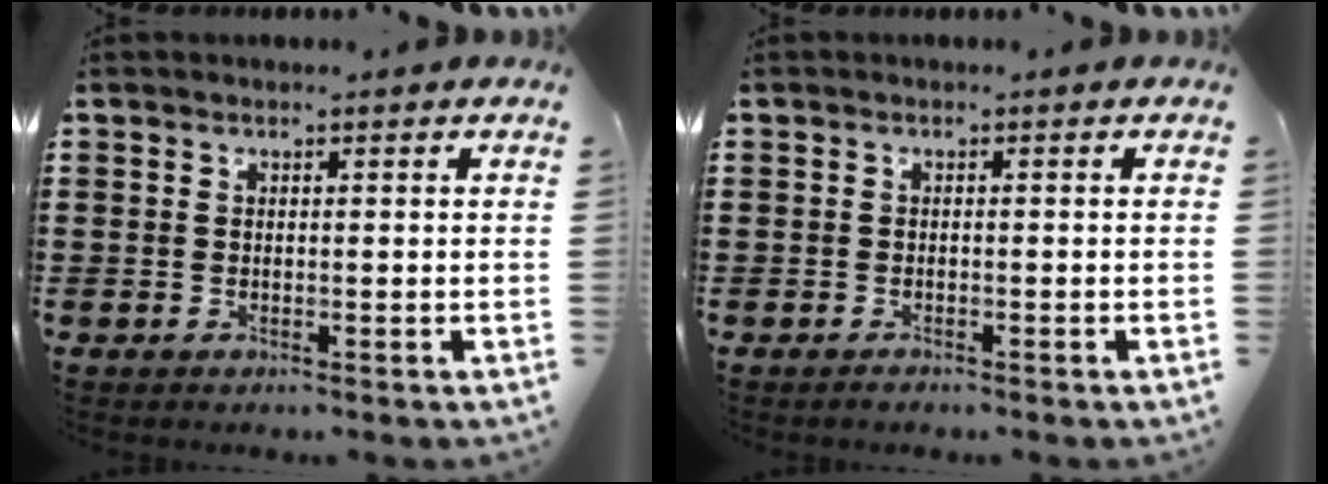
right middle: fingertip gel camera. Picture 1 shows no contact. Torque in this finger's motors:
{"motor_torque": [0.00, 0.00, -0.15, -0.02]}